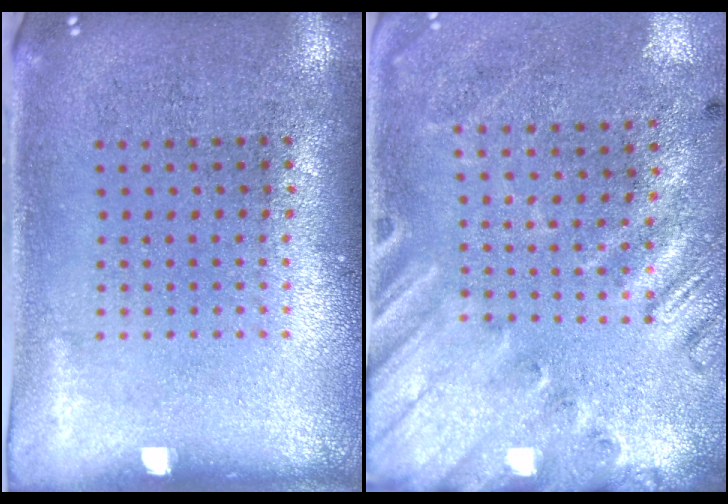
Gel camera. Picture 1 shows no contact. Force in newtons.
{"total": 2.7, "press": 1.9, "slide": 1.9}